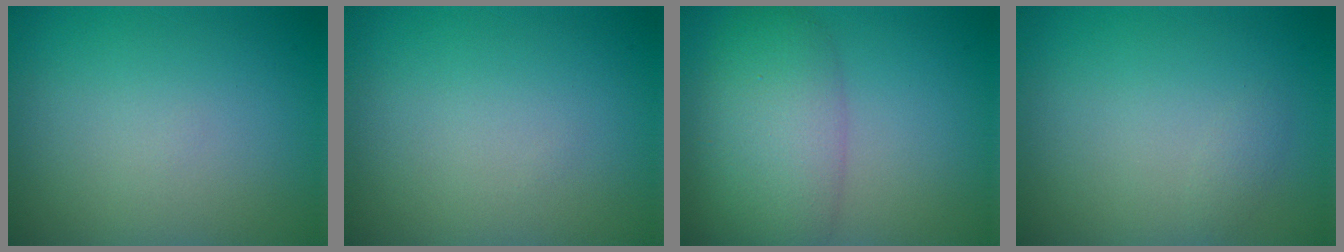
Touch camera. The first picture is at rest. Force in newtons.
{"total": 0.0}
{"total": 6.7, "press": 6.7, "slide": 0.4}
{"total": 0.7, "press": 0.7, "slide": 0.0}